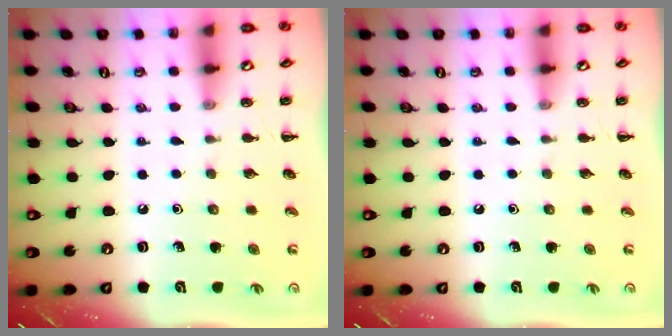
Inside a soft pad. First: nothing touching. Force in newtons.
{"total": 0.0}